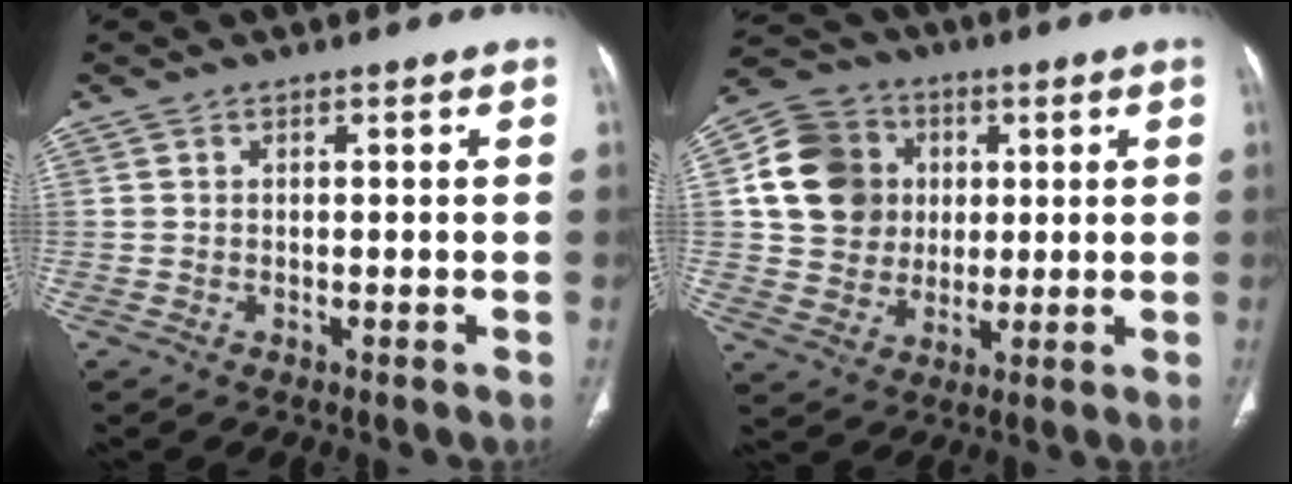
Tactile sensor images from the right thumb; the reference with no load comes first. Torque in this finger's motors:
{"motor_torque": [1.49, 1.38, 0.76, -0.64, 0.00]}